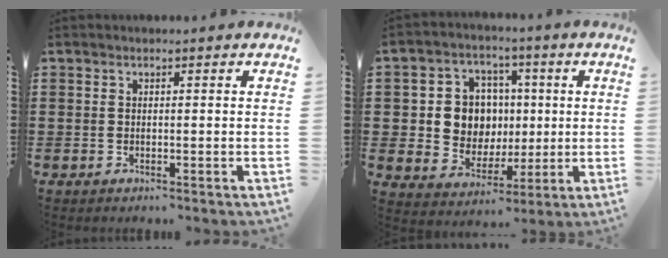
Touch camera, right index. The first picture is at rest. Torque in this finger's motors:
{"motor_torque": [1.32, 0.29, 0.71, 0.09]}